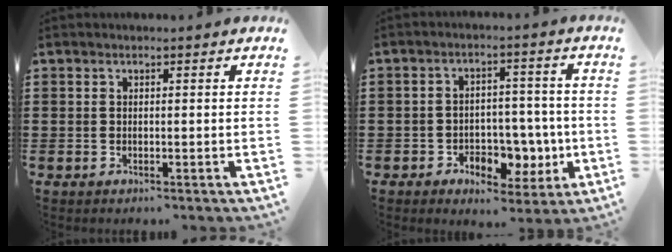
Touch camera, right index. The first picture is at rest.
{"total": 5.9, "force": [-2.0, 4.6, 3.1], "torque": [-0.045, 0.007, -0.036]}